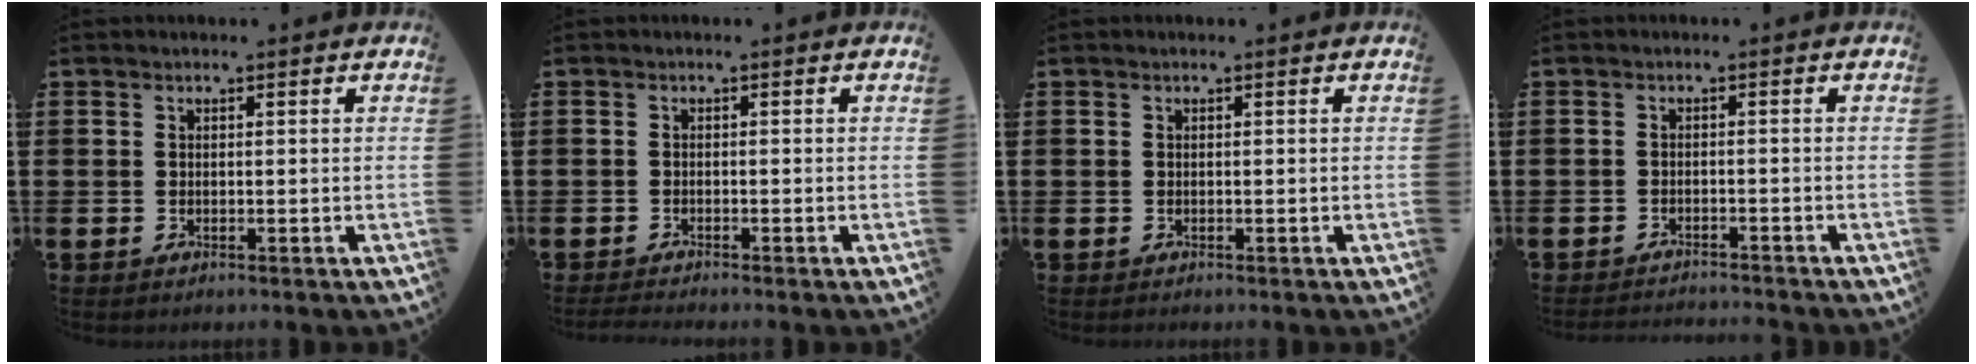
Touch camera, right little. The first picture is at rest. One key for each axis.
{"total": 0.8, "fx": -0.8, "fy": -0.1, "fz": 0.4, "tx": -0.005, "ty": -0.002, "tz": -0.015}
{"total": 0.0}
{"total": 1.3, "fx": -1.3, "fy": -0.1, "fz": -0.1, "tx": -0.002, "ty": 0.003, "tz": -0.027}